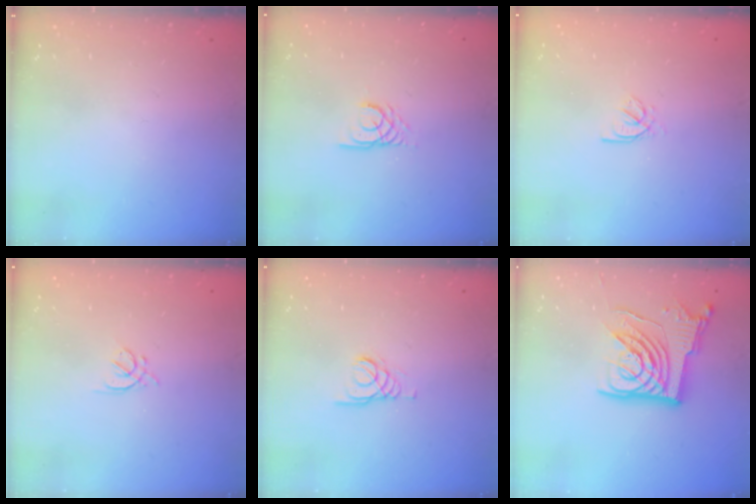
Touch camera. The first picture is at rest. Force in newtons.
{"total": 2.3, "press": 2.3, "slide": 0.1}
{"total": 2.0, "press": 2.0, "slide": 0.4}
{"total": 2.5, "press": 2.4, "slide": 0.6}
{"total": 1.5, "press": 1.4, "slide": 0.1}
{"total": 14.9, "press": 14.8, "slide": 1.8}